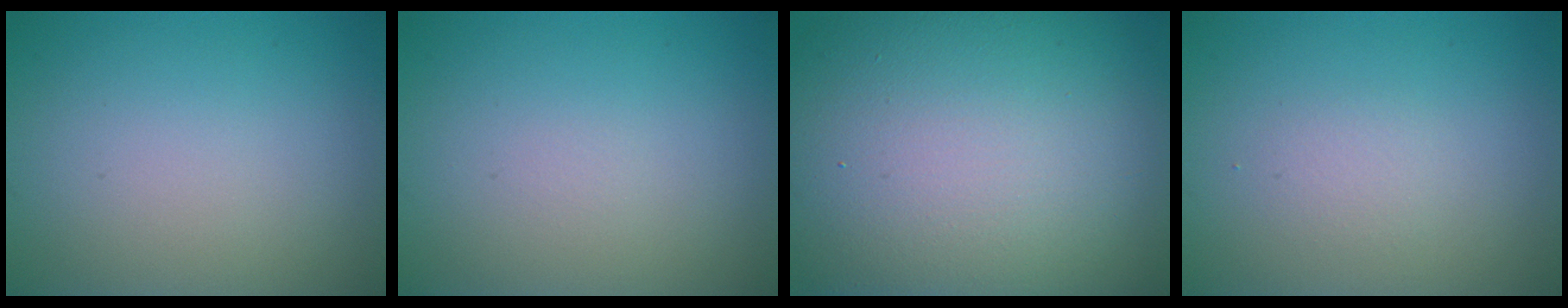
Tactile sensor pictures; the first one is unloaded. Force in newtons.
{"total": 0.0}
{"total": 18.4, "press": 18.3, "slide": 1.2}
{"total": 1.1, "press": 1.1, "slide": 0.1}